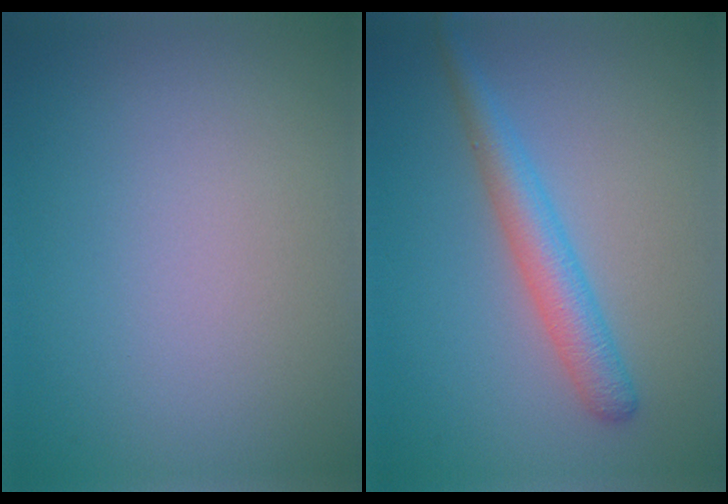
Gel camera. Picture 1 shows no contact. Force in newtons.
{"total": 3.3, "press": 3.3, "slide": 0.1}